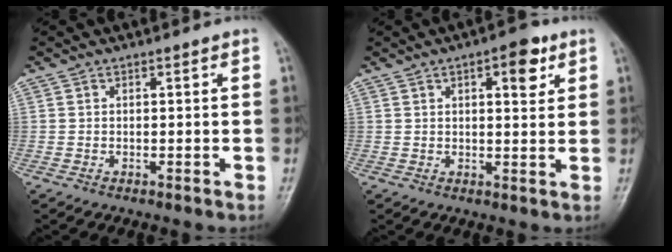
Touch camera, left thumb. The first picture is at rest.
{"total": 6.1, "force": [2.8, 2.5, 4.7], "torque": [-0.047, -0.009, 0.034]}